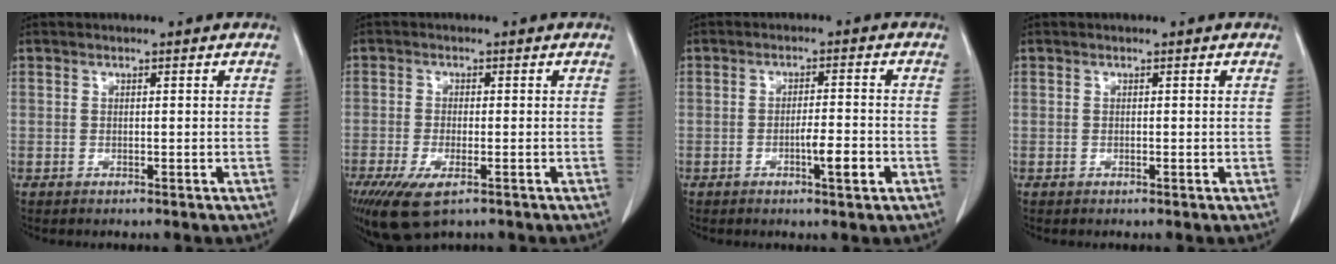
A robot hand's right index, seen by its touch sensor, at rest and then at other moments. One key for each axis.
{"total": 7.8, "fx": -4.7, "fy": 2.4, "fz": 5.7, "tx": -0.108, "ty": -0.021, "tz": -0.078}
{"total": 4.3, "fx": -1.7, "fy": 0.4, "fz": 3.9, "tx": -0.059, "ty": 0.000, "tz": -0.025}
{"total": 0.0}